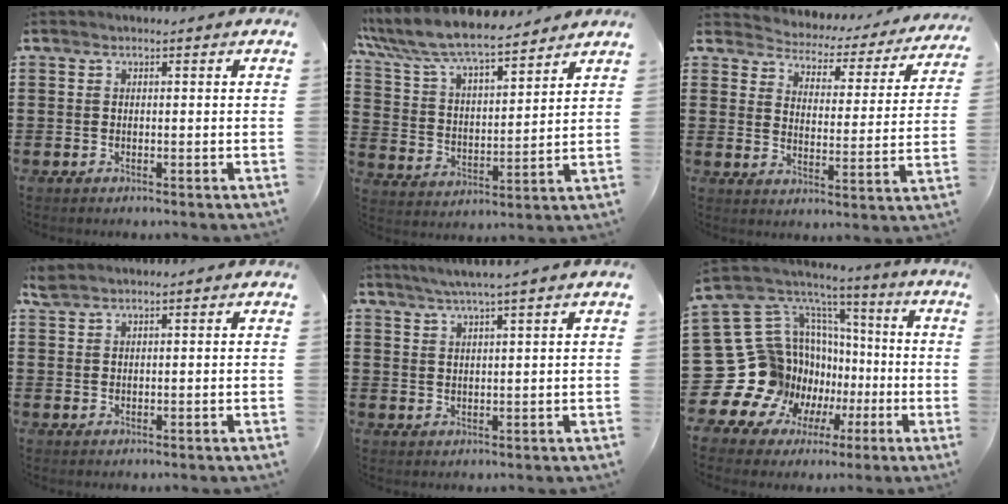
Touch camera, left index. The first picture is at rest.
{"total": 8.2, "force": [7.4, 1.3, 3.3], "torque": [-0.096, -0.037, 0.126]}
{"total": 2.9, "force": [2.8, 0.7, 0.0], "torque": [-0.022, -0.029, 0.039]}
{"total": 1.6, "force": [1.4, 0.2, 0.7], "torque": [-0.017, 0.000, 0.028]}
{"total": 3.1, "force": [2.5, -0.7, 1.7], "torque": [-0.037, -0.007, 0.043]}
{"total": 18.9, "force": [-1.7, 16.8, 8.4], "torque": [-0.220, -0.049, 0.027]}